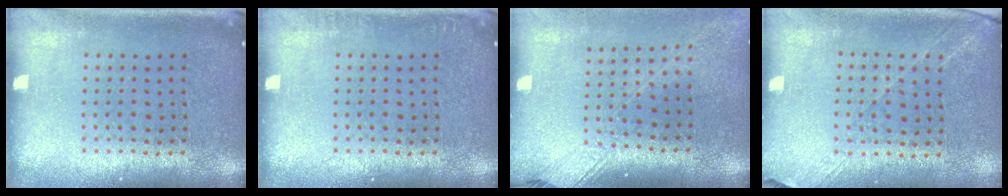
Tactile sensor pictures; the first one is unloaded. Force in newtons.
{"total": 0.5, "press": 0.5, "slide": 0.0}
{"total": 1.8, "press": 1.4, "slide": 1.1}
{"total": 1.3, "press": 1.2, "slide": 0.5}